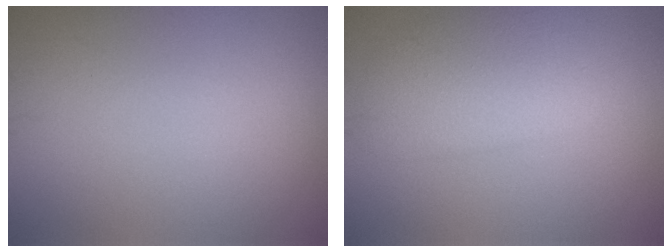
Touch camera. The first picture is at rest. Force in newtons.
{"total": 3.9, "press": 3.9, "slide": 0.1}